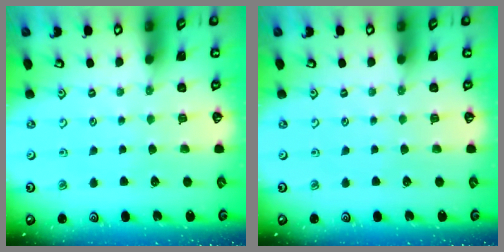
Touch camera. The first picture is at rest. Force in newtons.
{"total": 0.0}